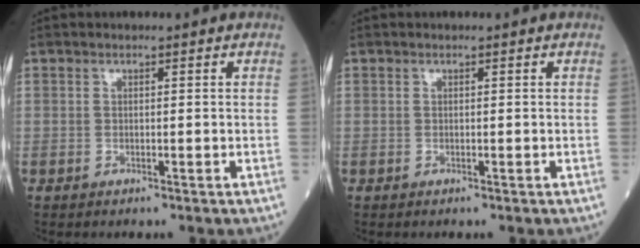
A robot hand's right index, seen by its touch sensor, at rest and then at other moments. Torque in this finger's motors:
{"motor_torque": [0.00, 0.00, 0.00, 0.00]}